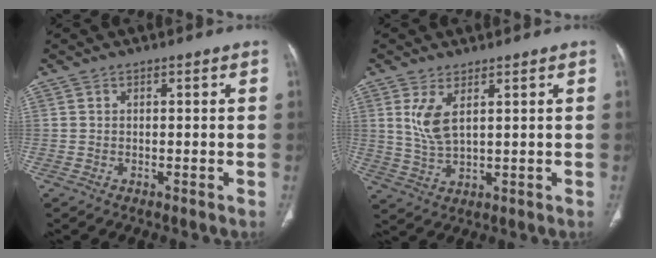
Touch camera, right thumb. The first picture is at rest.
{"total": 5.7, "force": [2.2, 2.1, 4.7], "torque": [-0.102, -0.016, 0.057]}